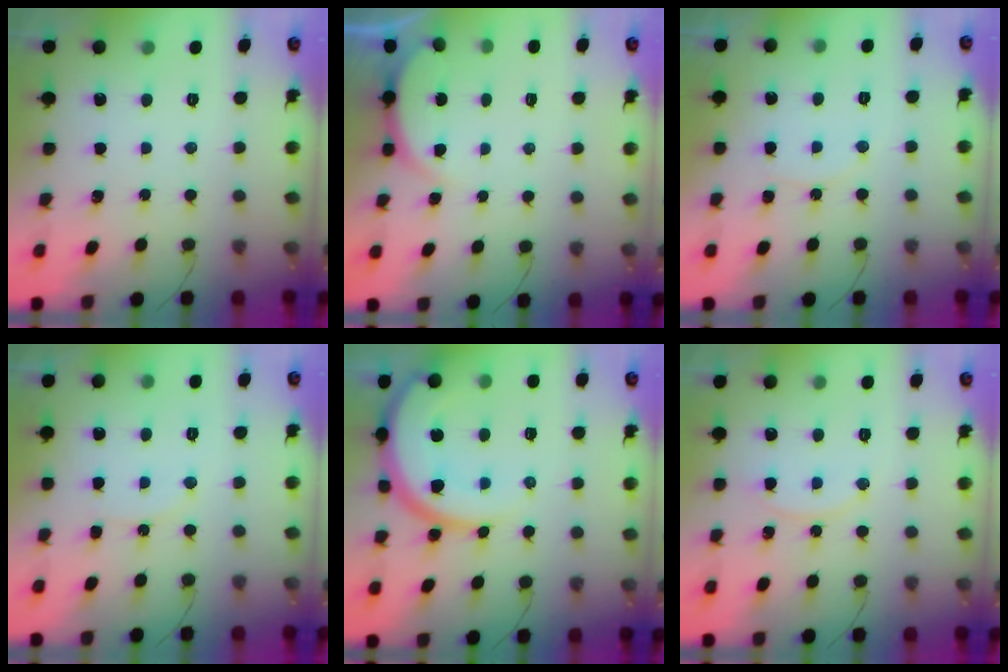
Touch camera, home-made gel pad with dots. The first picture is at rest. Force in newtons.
{"total": 4.2, "press": 4.2, "slide": 0.6}
{"total": 5.1, "press": 5.0, "slide": 0.4}
{"total": 6.7, "press": 6.3, "slide": 2.3}
{"total": 13.8, "press": 13.8, "slide": 1.2}
{"total": 9.6, "press": 9.6, "slide": 0.5}